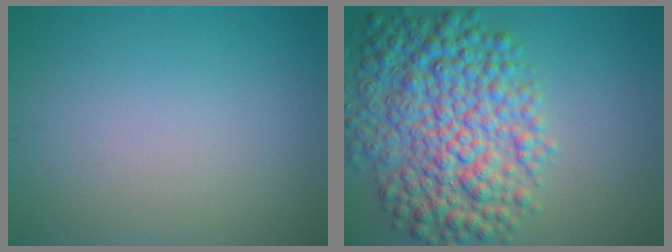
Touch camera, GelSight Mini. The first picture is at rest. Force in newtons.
{"total": 9.5, "press": 9.5, "slide": 0.1}